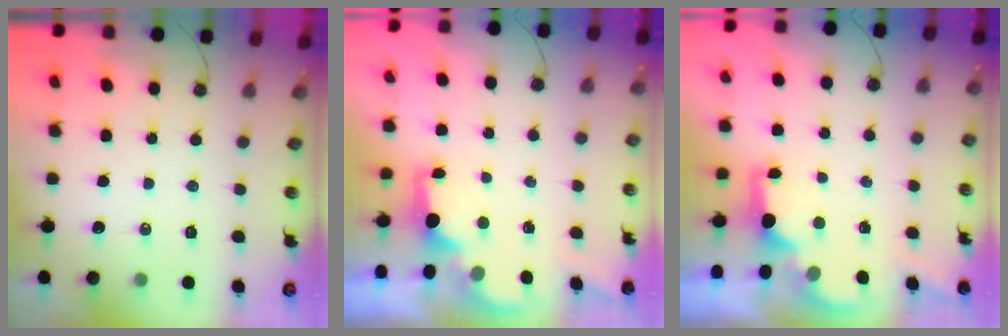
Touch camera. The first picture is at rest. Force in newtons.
{"total": 2.0, "press": 1.9, "slide": 0.8}
{"total": 2.2, "press": 2.1, "slide": 0.8}